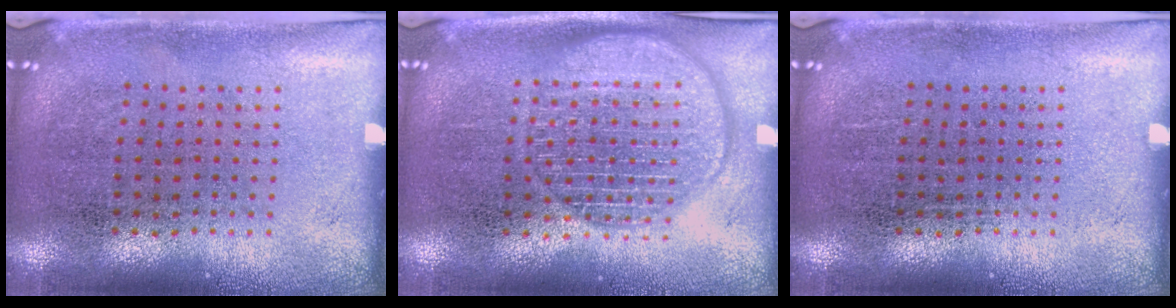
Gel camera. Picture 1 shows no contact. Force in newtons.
{"total": 3.2, "press": 3.2, "slide": 0.4}
{"total": 0.0}